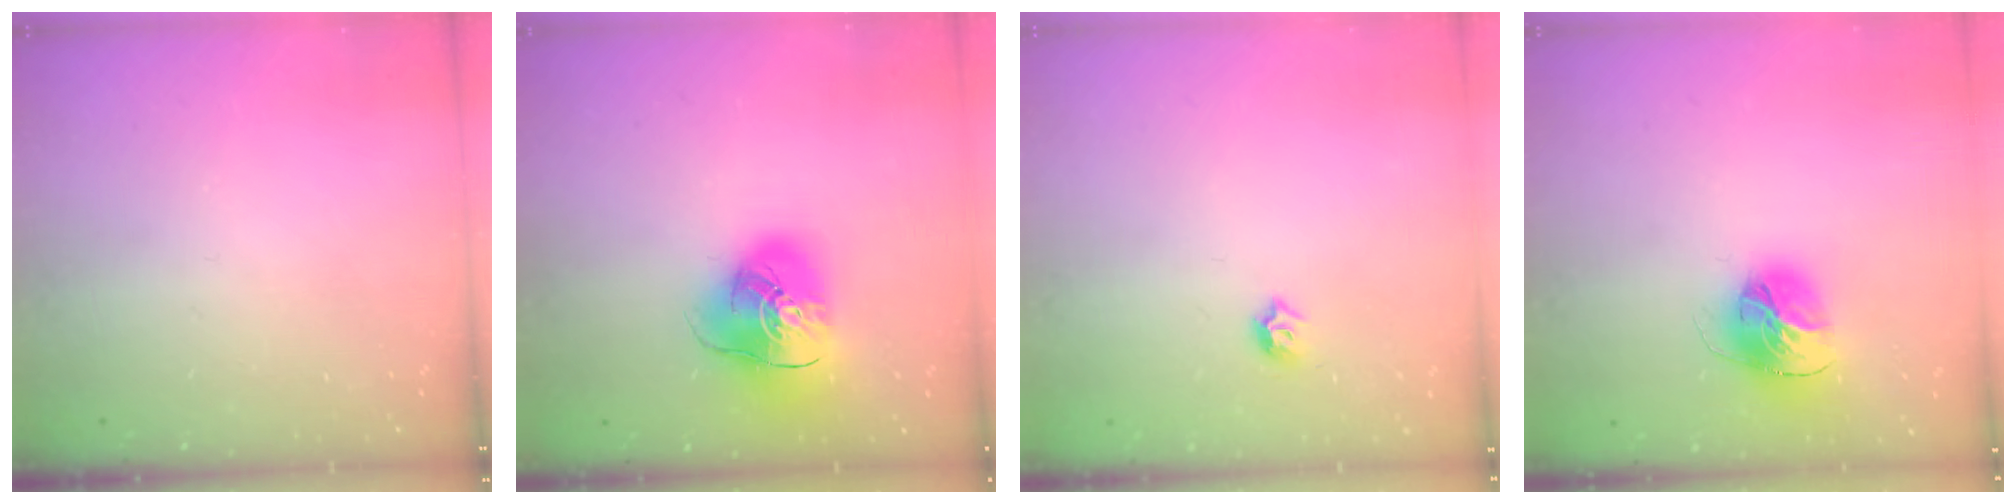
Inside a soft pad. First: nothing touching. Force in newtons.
{"total": 15.4, "press": 15.2, "slide": 2.3}
{"total": 4.0, "press": 3.9, "slide": 0.8}
{"total": 16.1, "press": 16.0, "slide": 1.7}